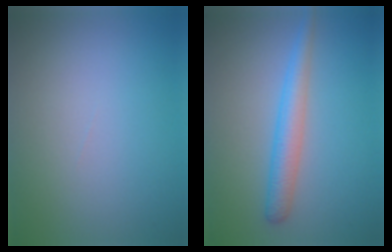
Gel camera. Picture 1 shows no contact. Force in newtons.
{"total": 3.4, "press": 3.4, "slide": 0.1}